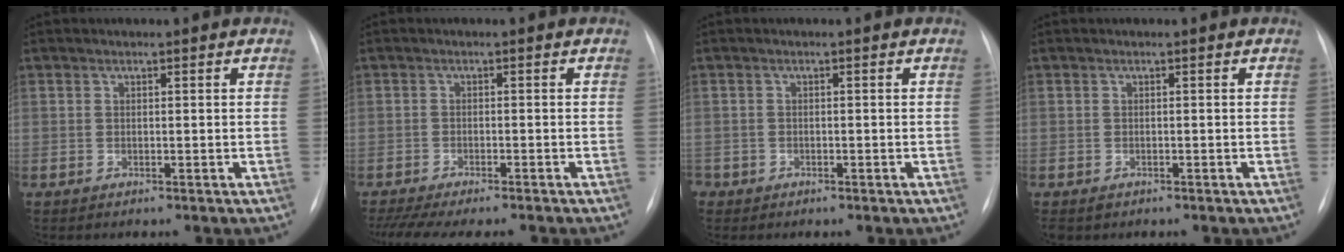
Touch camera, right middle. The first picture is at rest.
{"total": 11.4, "force": [-9.8, 1.6, 5.6], "torque": [-0.079, -0.007, -0.137]}
{"total": 1.2, "force": [-0.5, 1.1, 0.2], "torque": [-0.003, 0.004, -0.009]}
{"total": 0.8, "force": [-0.5, 0.6, 0.2], "torque": [-0.006, 0.001, -0.004]}